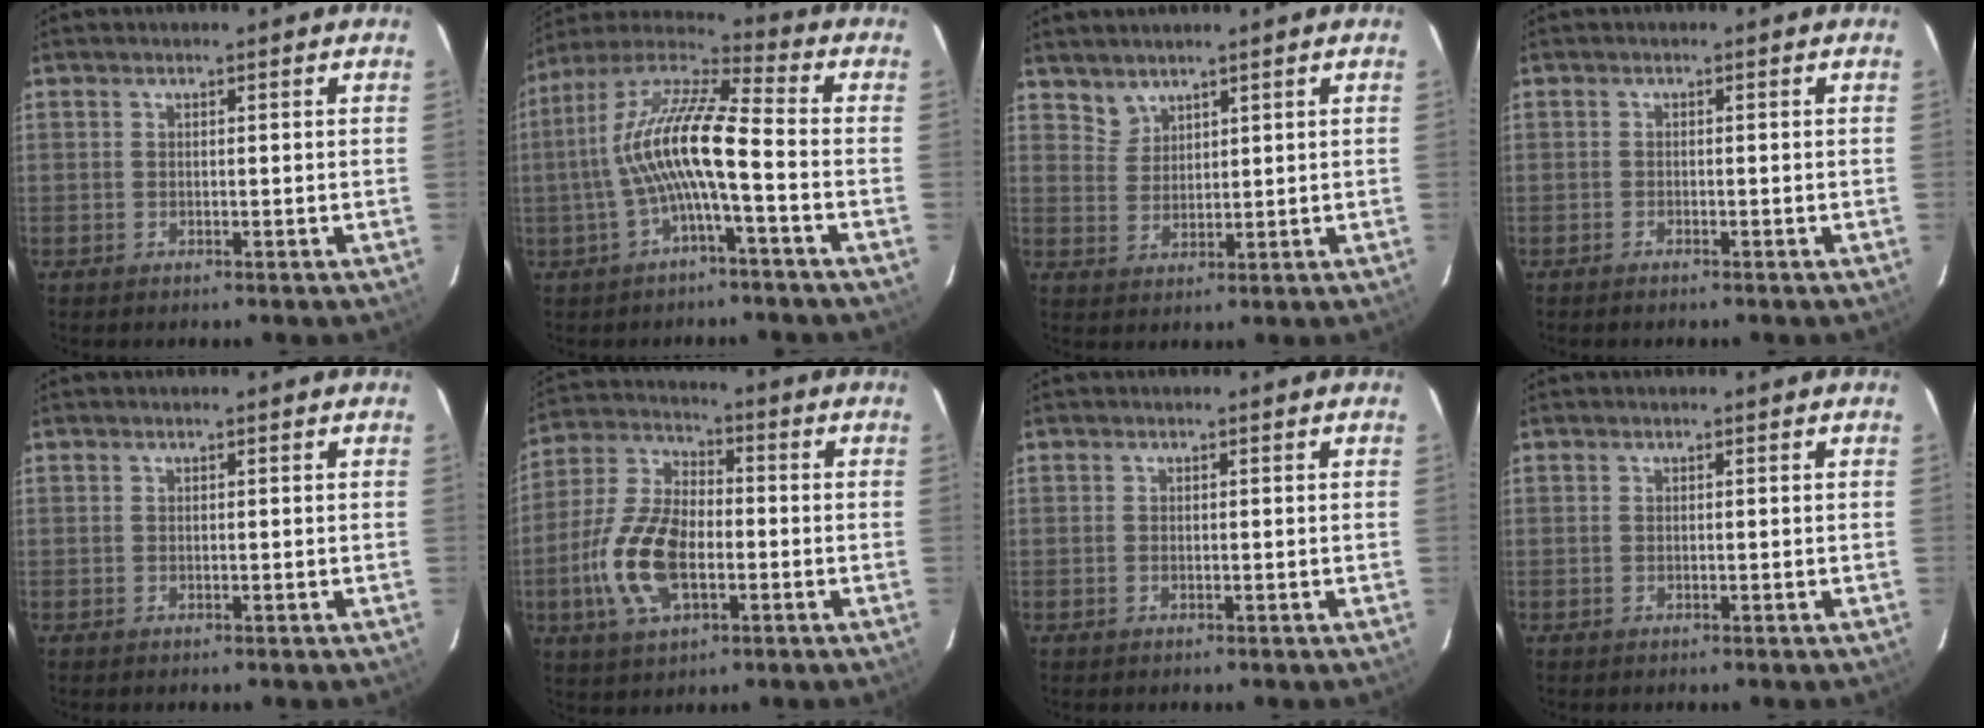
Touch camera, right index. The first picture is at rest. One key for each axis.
{"total": 13.0, "fx": -2.7, "fy": 1.9, "fz": 12.6, "tx": -0.247, "ty": 0.014, "tz": -0.053}
{"total": 3.1, "fx": 2.8, "fy": 1.3, "fz": -0.1, "tx": 0.006, "ty": 0.004, "tz": 0.057}
{"total": 0.8, "fx": -0.7, "fy": 0.1, "fz": 0.3, "tx": -0.010, "ty": 0.000, "tz": -0.016}
{"total": 0.0}
{"total": 14.6, "fx": -3.9, "fy": 7.6, "fz": 11.9, "tx": -0.258, "ty": 0.006, "tz": -0.072}
{"total": 0.0}
{"total": 0.0}